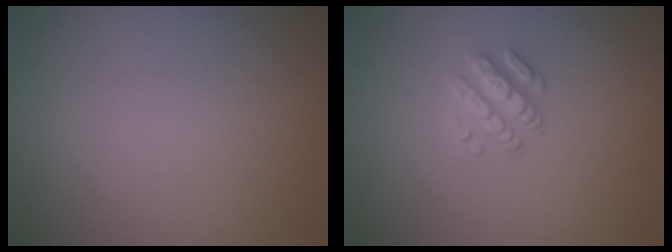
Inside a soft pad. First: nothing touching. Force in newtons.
{"total": 2.3, "press": 1.9, "slide": 1.4}